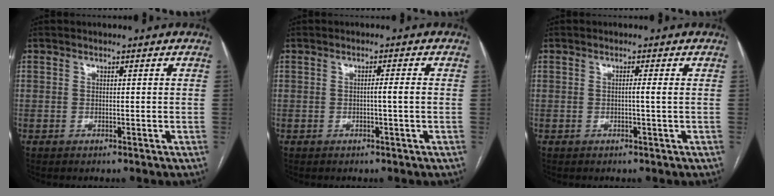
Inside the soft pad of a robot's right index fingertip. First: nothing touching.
{"total": 1.7, "force": [-0.1, -0.3, 1.7], "torque": [-0.024, 0.002, -0.002]}
{"total": 1.0, "force": [0.1, -0.4, 0.9], "torque": [-0.012, 0.001, -0.001]}